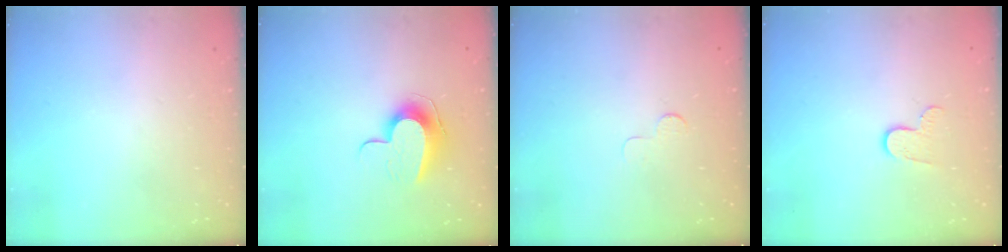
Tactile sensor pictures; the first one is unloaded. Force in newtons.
{"total": 10.1, "press": 10.1, "slide": 0.3}
{"total": 3.0, "press": 2.9, "slide": 0.3}
{"total": 6.9, "press": 6.9, "slide": 0.7}